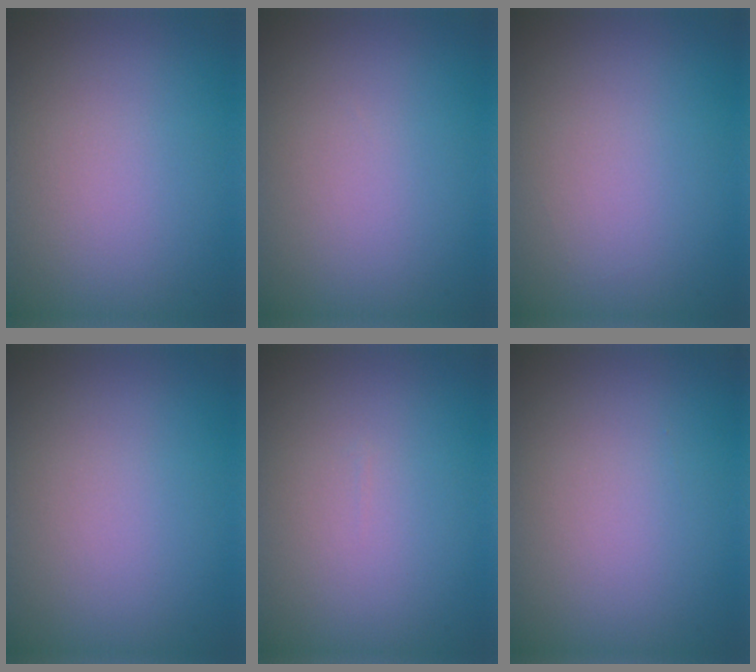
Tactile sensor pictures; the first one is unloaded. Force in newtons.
{"total": 0.0}
{"total": 0.0}
{"total": 0.0}
{"total": 0.0}
{"total": 0.0}